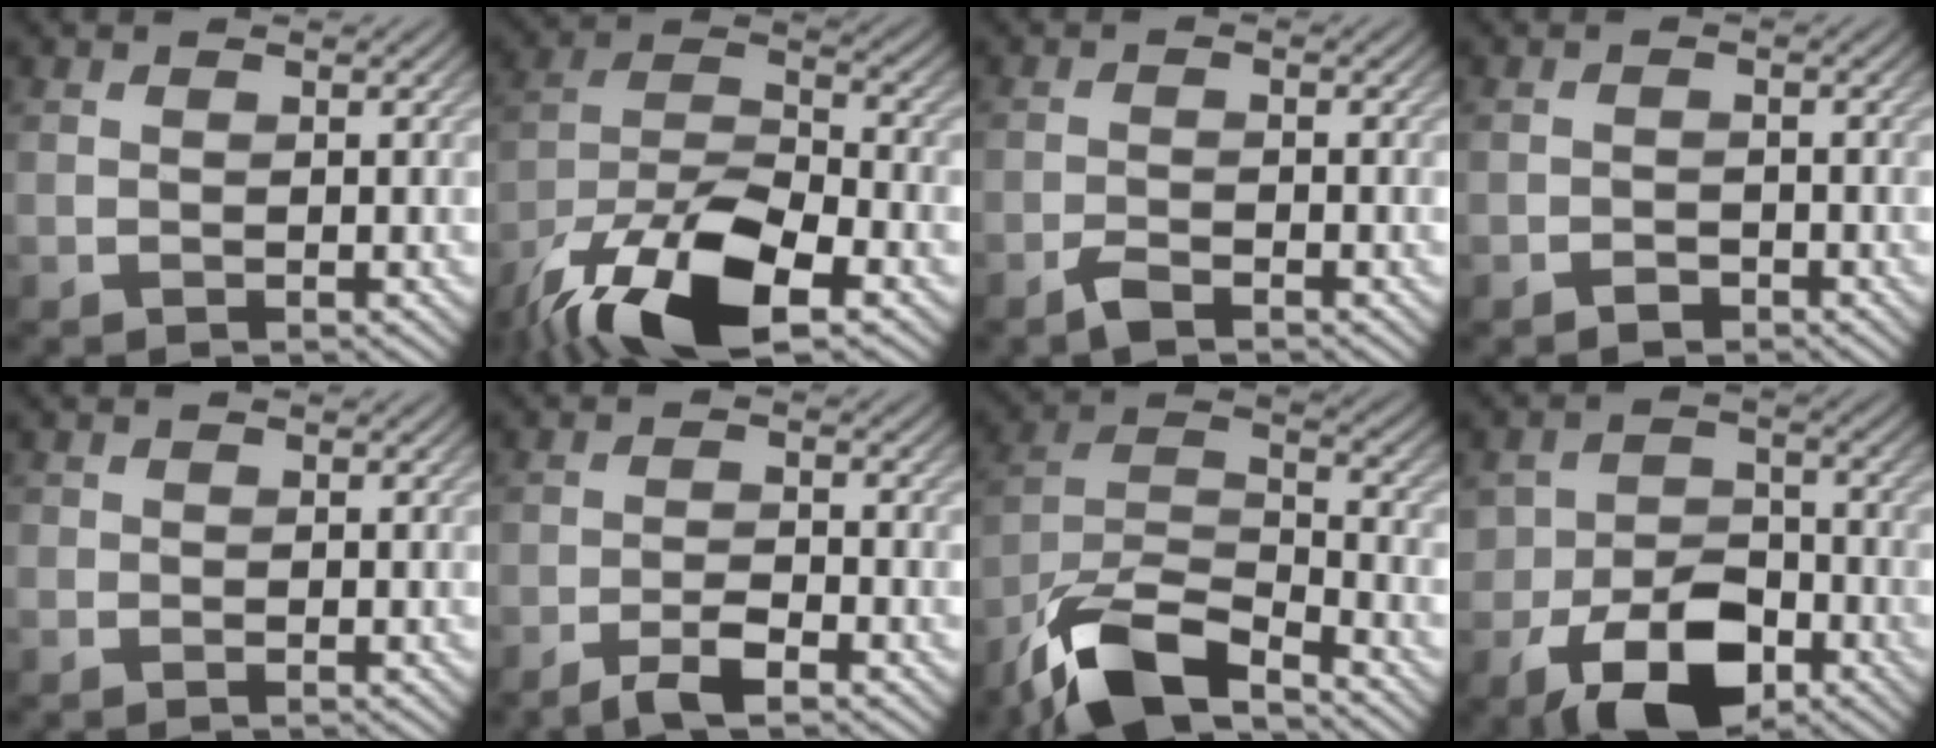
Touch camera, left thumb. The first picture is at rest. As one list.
[{"total": 16.2, "force": [-10.8, 5.8, 10.7], "torque": [-0.231, -0.021, -0.203]}, {"total": 1.9, "force": [-1.5, 0.5, 1.0], "torque": [-0.025, 0.000, -0.033]}, {"total": 1.3, "force": [-1.0, 0.8, 0.4], "torque": [-0.006, 0.001, -0.019]}, {"total": 0.8, "force": [-0.1, 0.8, 0.2], "torque": [0.002, -0.004, -0.006]}, {"total": 3.7, "force": [-2.8, 0.6, 2.4], "torque": [-0.047, 0.004, -0.056]}, {"total": 11.7, "force": [-8.8, 3.6, 6.8], "torque": [-0.134, -0.004, -0.186]}, {"total": 9.5, "force": [-4.9, 5.8, 5.6], "torque": [-0.105, -0.014, -0.087]}]